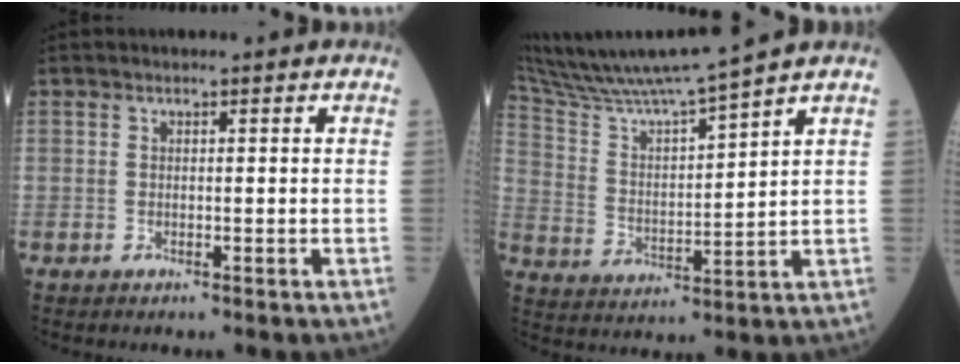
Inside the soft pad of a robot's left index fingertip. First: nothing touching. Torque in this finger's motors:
{"motor_torque": [0.87, -1.28, 0.24, 0.10]}